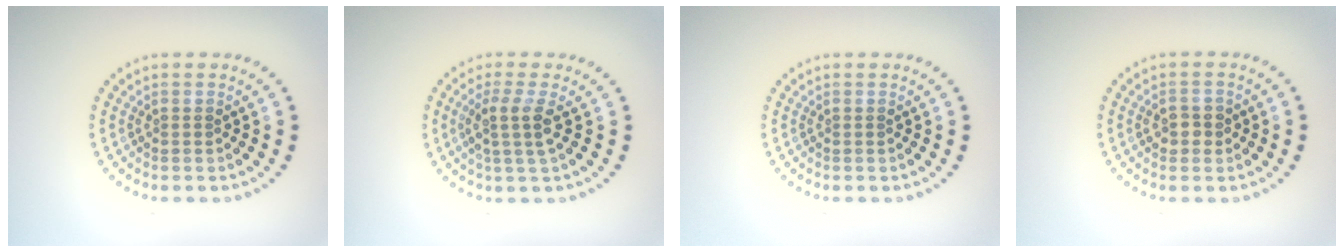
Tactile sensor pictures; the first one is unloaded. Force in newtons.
{"total": 2.6, "press": 2.0, "slide": 1.6}
{"total": 0.0}
{"total": 1.7, "press": 1.7, "slide": 0.3}